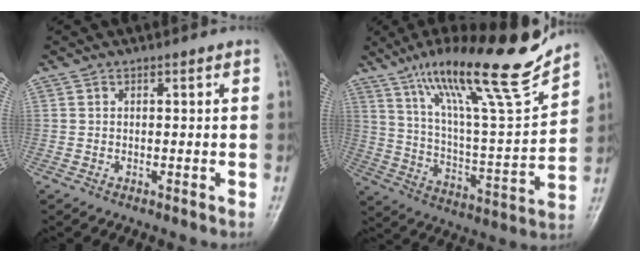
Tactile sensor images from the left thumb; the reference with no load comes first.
{"total": 22.8, "force": [16.8, 2.8, 15.2], "torque": [-0.224, -0.073, 0.286]}